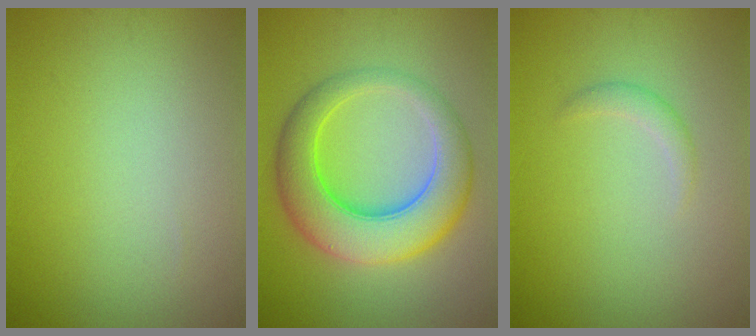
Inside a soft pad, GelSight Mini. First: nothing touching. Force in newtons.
{"total": 8.1, "press": 8.0, "slide": 0.2}
{"total": 1.1, "press": 1.1, "slide": 0.0}